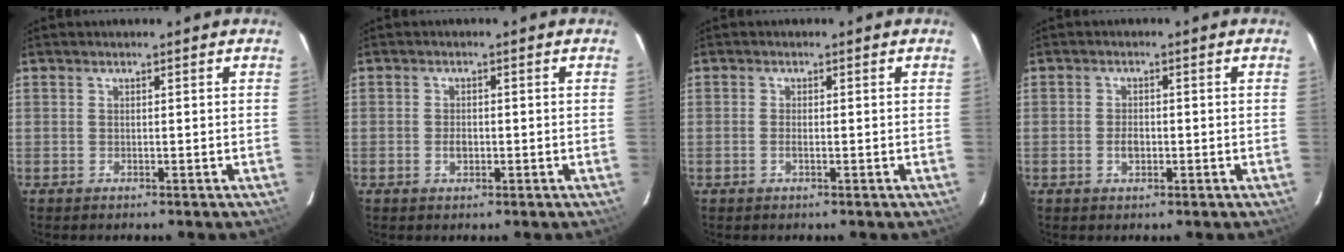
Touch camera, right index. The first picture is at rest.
{"total": 2.0, "force": [-0.5, 1.3, 1.4], "torque": [-0.025, 0.002, -0.008]}
{"total": 1.2, "force": [-0.3, 0.3, 1.1], "torque": [-0.024, 0.000, -0.006]}
{"total": 2.5, "force": [-0.5, 1.6, 1.8], "torque": [-0.033, 0.001, -0.009]}